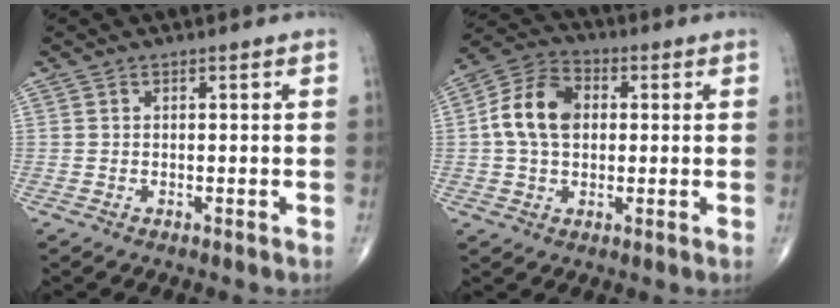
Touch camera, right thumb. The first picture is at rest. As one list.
[{"total": 10.8, "force": [1.0, 7.6, 7.6], "torque": [-0.134, 0.022, 0.010]}]